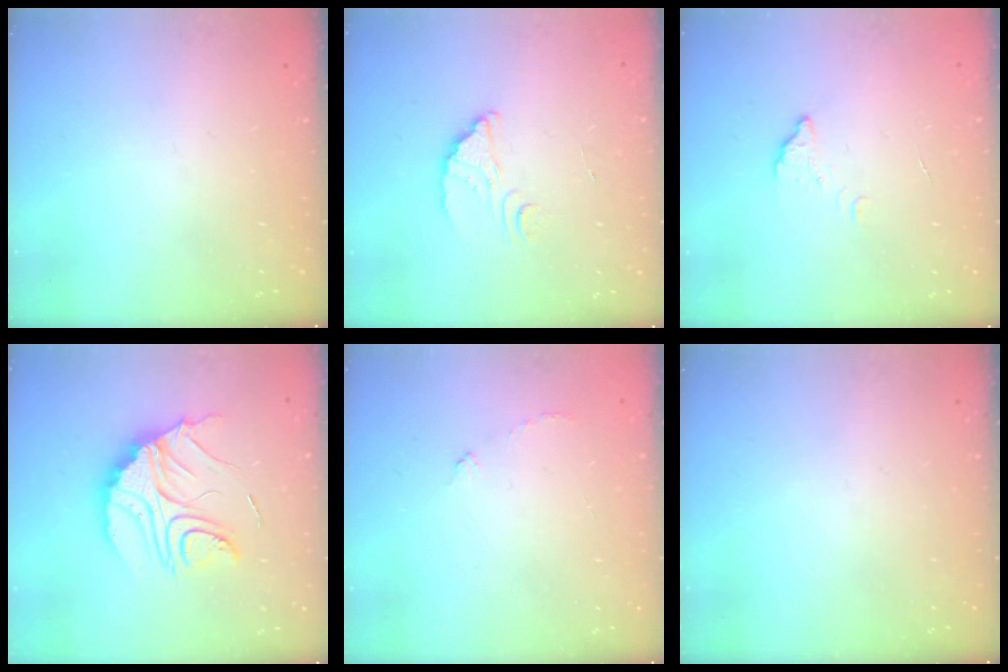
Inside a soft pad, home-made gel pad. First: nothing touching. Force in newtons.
{"total": 2.8, "press": 2.8, "slide": 0.0}
{"total": 2.7, "press": 2.7, "slide": 0.2}
{"total": 20.0, "press": 20.0, "slide": 1.5}
{"total": 3.4, "press": 3.4, "slide": 0.3}
{"total": 0.0}